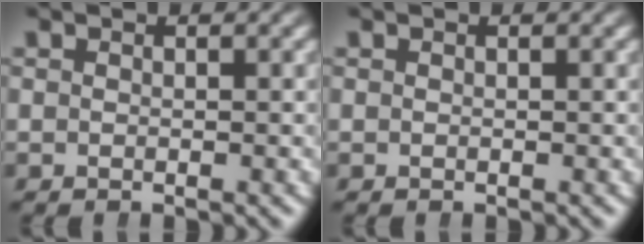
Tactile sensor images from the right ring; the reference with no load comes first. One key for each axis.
{"total": 0.0}